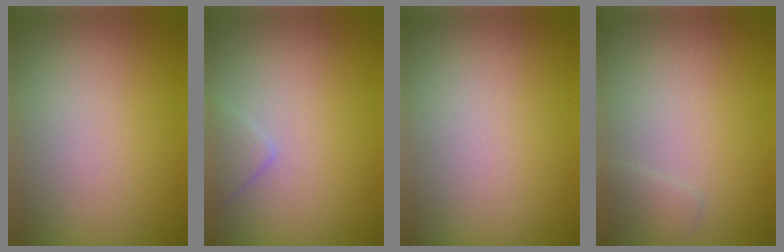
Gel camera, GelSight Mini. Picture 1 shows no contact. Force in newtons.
{"total": 1.3, "press": 1.3, "slide": 0.0}
{"total": 0.0}
{"total": 1.1, "press": 1.1, "slide": 0.1}